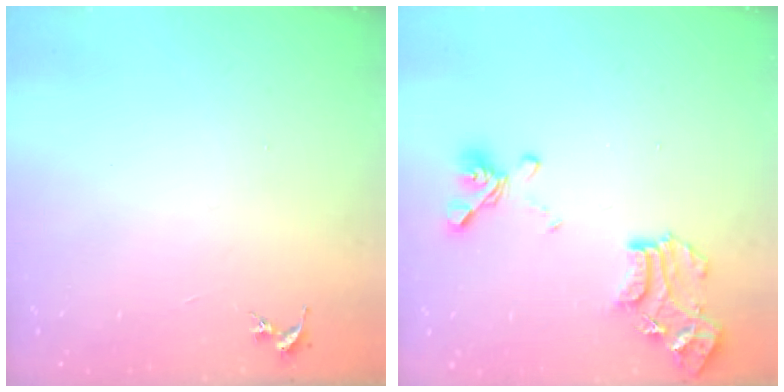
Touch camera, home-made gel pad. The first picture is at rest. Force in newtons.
{"total": 16.4, "press": 16.4, "slide": 1.4}